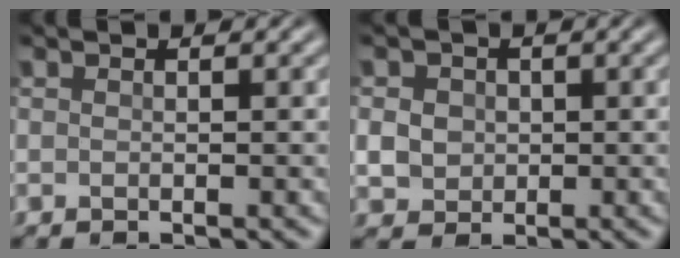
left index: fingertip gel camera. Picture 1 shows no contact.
{"total": 3.1, "force": [0.3, 2.8, 1.4], "torque": [-0.026, 0.006, 0.001]}